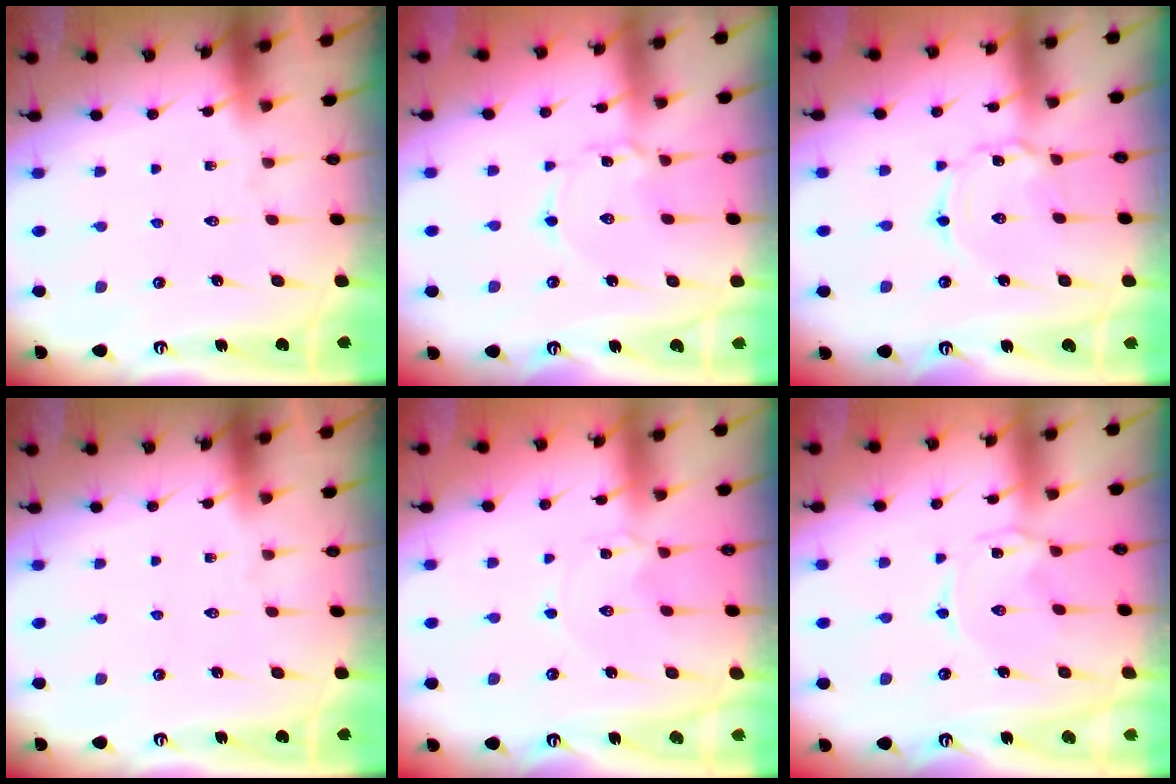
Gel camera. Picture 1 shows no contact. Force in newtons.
{"total": 1.2, "press": 1.2, "slide": 0.1}
{"total": 2.7, "press": 2.7, "slide": 0.3}
{"total": 0.0}
{"total": 1.8, "press": 1.8, "slide": 0.3}
{"total": 1.5, "press": 1.5, "slide": 0.3}